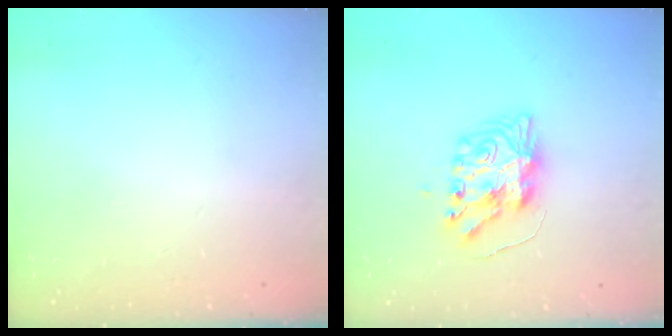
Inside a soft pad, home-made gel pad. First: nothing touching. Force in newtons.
{"total": 9.3, "press": 9.3, "slide": 0.7}